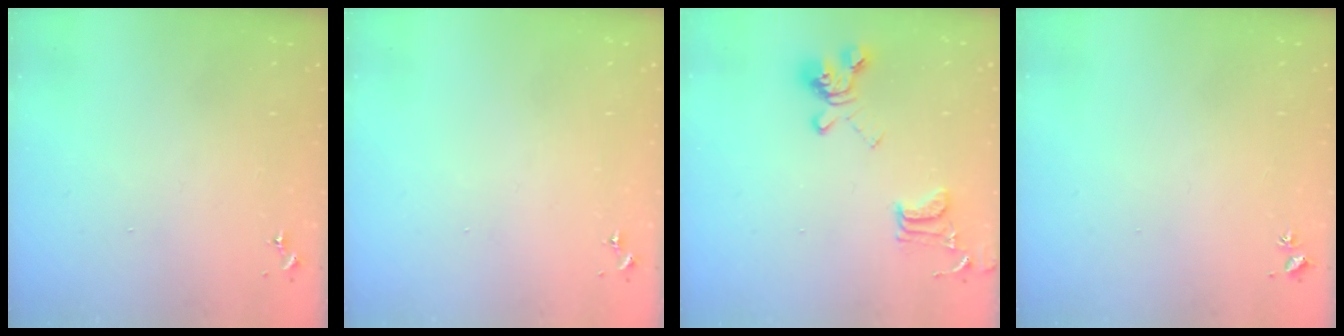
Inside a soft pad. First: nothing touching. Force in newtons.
{"total": 0.0}
{"total": 16.4, "press": 16.3, "slide": 1.5}
{"total": 2.0, "press": 2.0, "slide": 0.3}